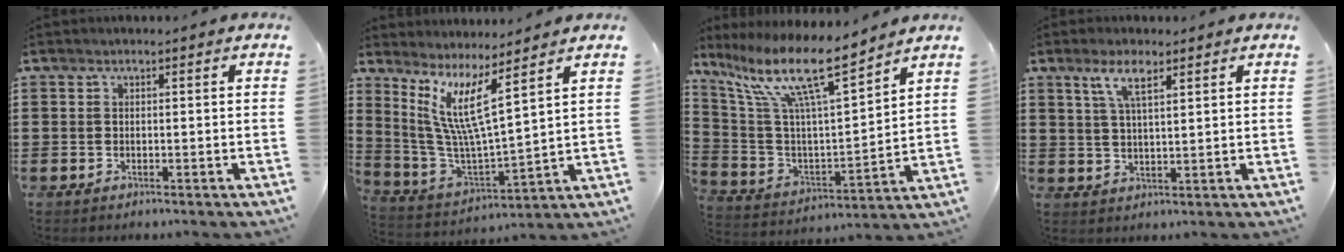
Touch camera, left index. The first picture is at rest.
{"total": 9.7, "force": [5.4, 1.3, 7.9], "torque": [-0.174, -0.036, 0.094]}
{"total": 13.8, "force": [9.5, 2.2, 9.8], "torque": [-0.225, -0.051, 0.157]}
{"total": 4.8, "force": [2.8, 1.3, 3.7], "torque": [-0.082, 0.006, 0.049]}